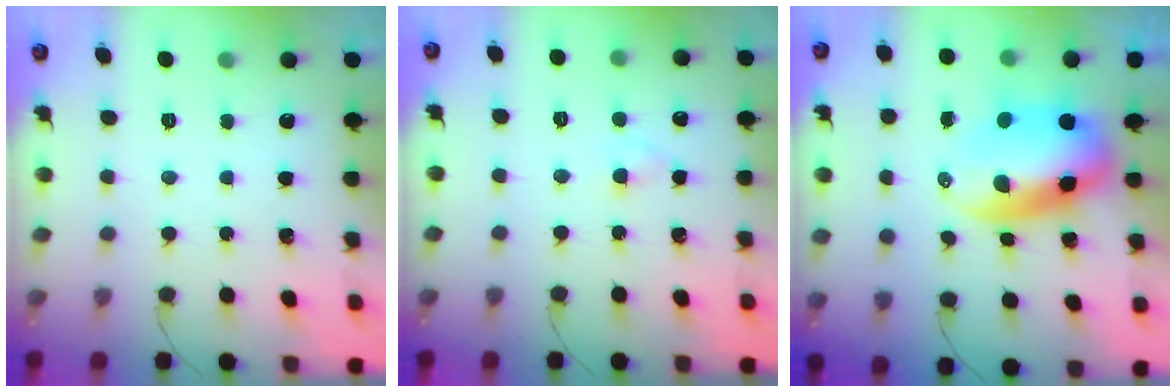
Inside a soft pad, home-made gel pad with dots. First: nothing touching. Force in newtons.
{"total": 2.1, "press": 1.9, "slide": 0.9}
{"total": 9.6, "press": 9.2, "slide": 2.8}